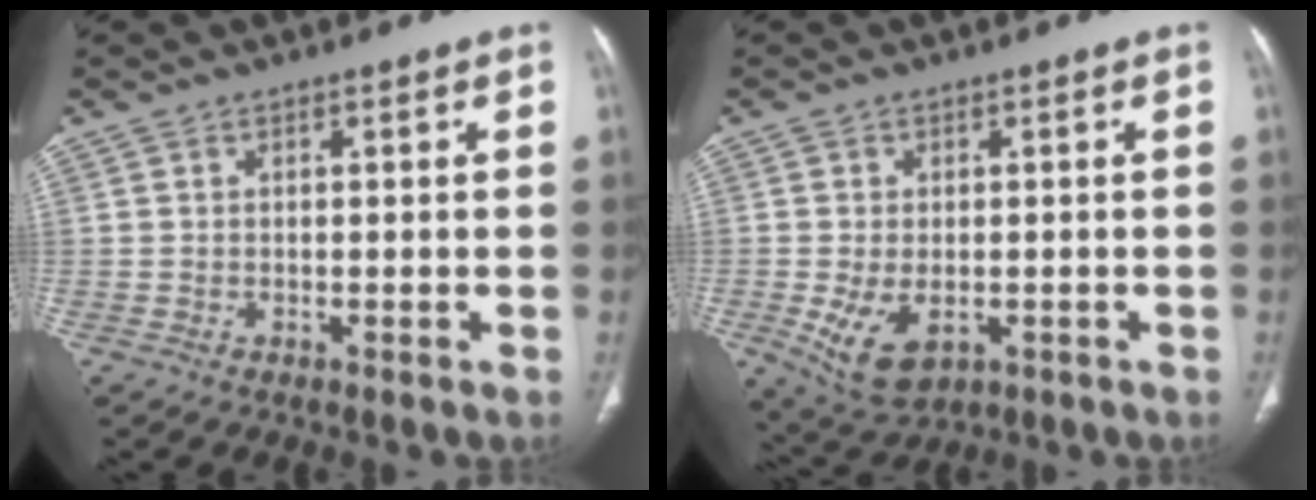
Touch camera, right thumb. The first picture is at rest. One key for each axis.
{"total": 8.0, "fx": -2.1, "fy": 4.8, "fz": 6.0, "tx": -0.107, "ty": -0.008, "tz": -0.022}